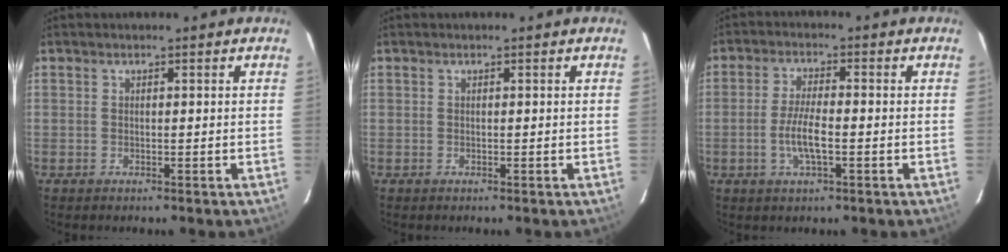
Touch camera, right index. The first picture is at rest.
{"total": 0.0}
{"total": 5.9, "force": [-1.7, 1.4, 5.5], "torque": [-0.110, -0.003, -0.033]}